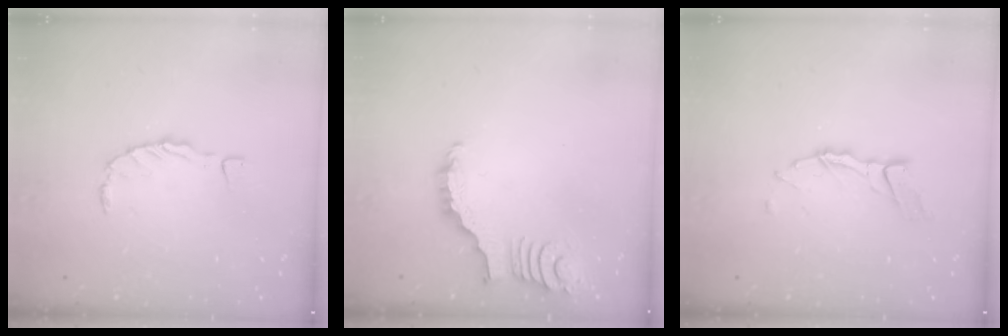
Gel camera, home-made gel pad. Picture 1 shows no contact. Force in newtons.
{"total": 2.2, "press": 2.2, "slide": 0.4}
{"total": 7.7, "press": 7.7, "slide": 0.7}